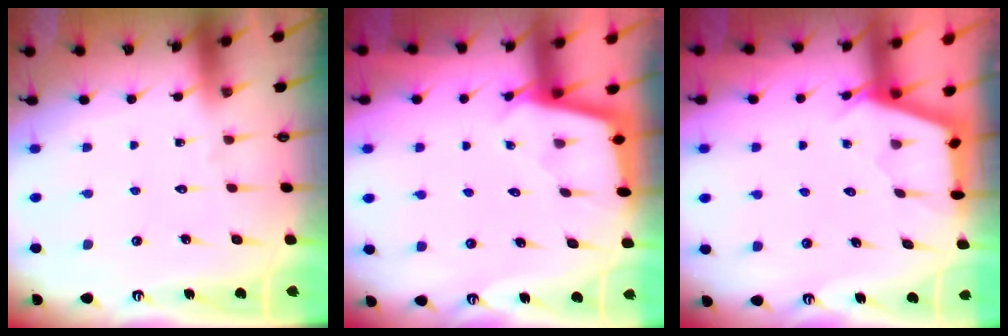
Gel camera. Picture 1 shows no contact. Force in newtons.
{"total": 2.4, "press": 2.4, "slide": 0.1}
{"total": 2.9, "press": 2.8, "slide": 0.3}